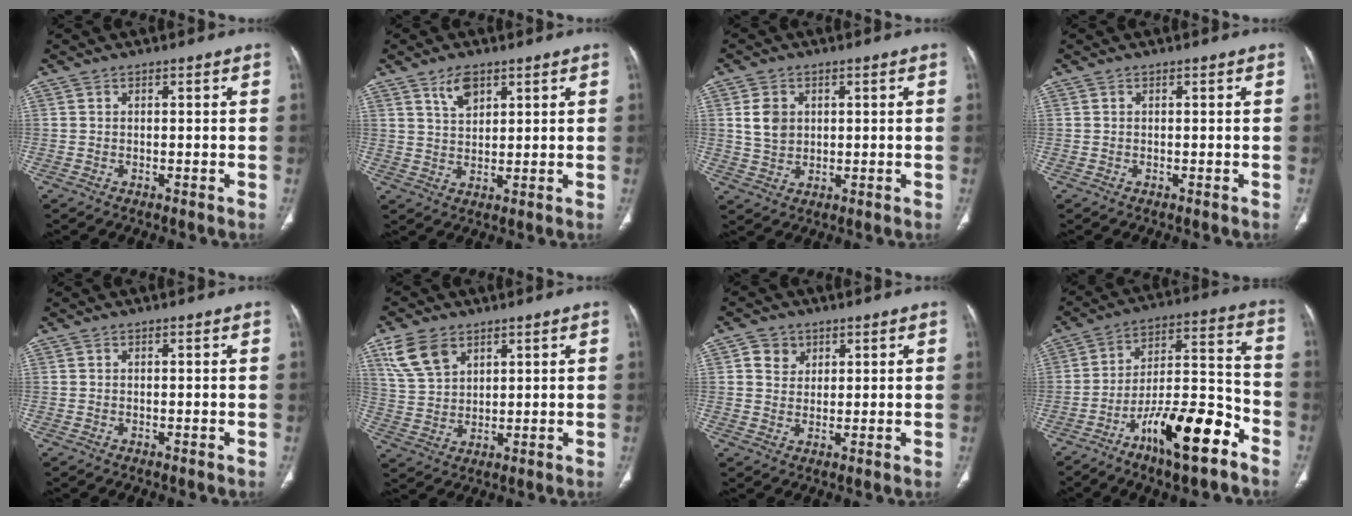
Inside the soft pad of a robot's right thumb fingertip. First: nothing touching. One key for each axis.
{"total": 4.8, "fx": 3.0, "fy": 2.5, "fz": 2.9, "tx": -0.038, "ty": -0.018, "tz": 0.057}
{"total": 5.3, "fx": 1.4, "fy": 4.2, "fz": 2.9, "tx": -0.038, "ty": -0.006, "tz": 0.032}
{"total": 0.0}
{"total": 0.0}
{"total": 8.6, "fx": 4.9, "fy": 5.4, "fz": 4.6, "tx": -0.075, "ty": -0.014, "tz": 0.103}
{"total": 4.1, "fx": 1.8, "fy": 3.5, "fz": 1.1, "tx": 0.000, "ty": -0.007, "tz": 0.032}
{"total": 17.8, "fx": -10.4, "fy": 5.0, "fz": 13.5, "tx": -0.213, "ty": 0.077, "tz": -0.173}